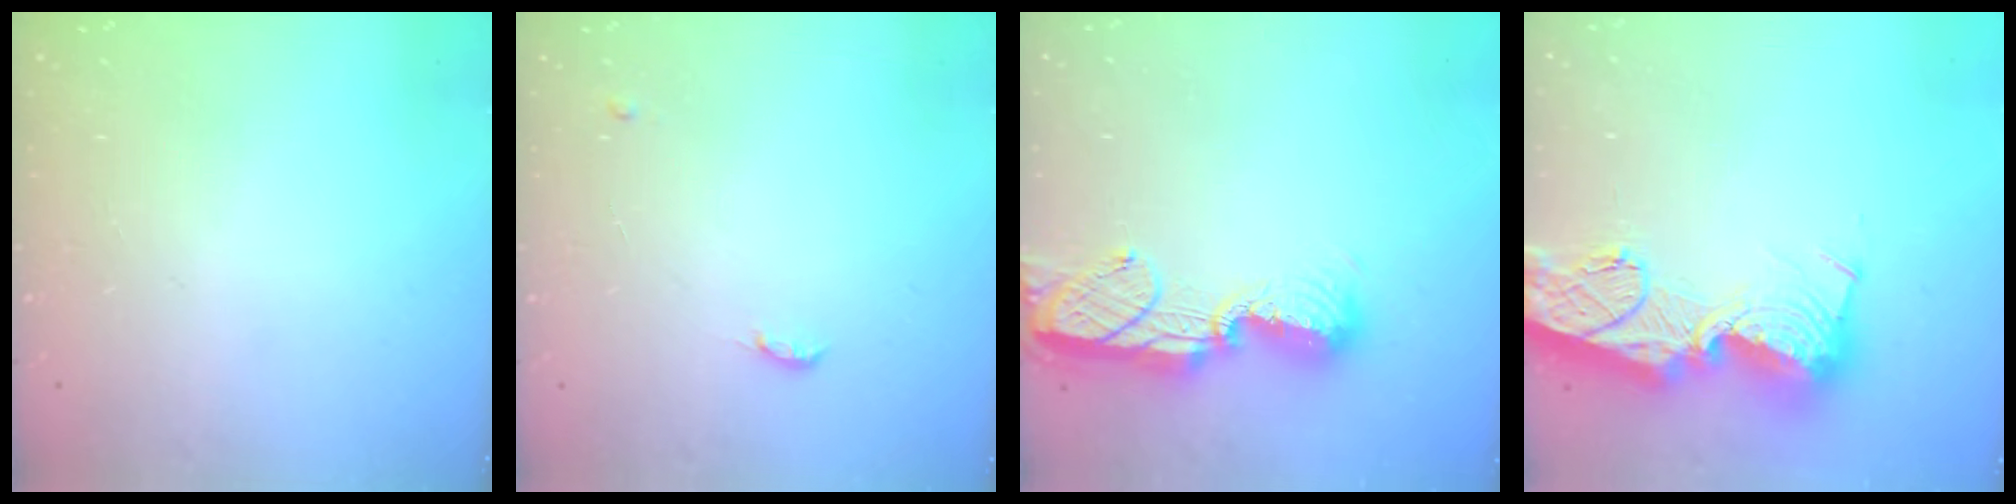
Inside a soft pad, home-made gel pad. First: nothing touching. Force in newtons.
{"total": 7.8, "press": 4.4, "slide": 6.4}
{"total": 12.5, "press": 12.4, "slide": 1.0}
{"total": 19.6, "press": 19.5, "slide": 1.9}